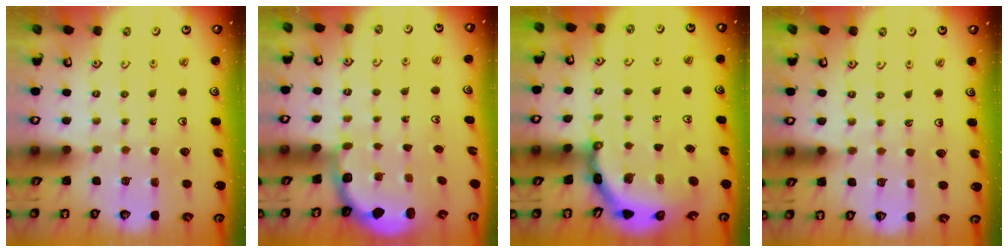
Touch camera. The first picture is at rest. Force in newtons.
{"total": 2.2, "press": 2.0, "slide": 1.0}
{"total": 5.7, "press": 5.7, "slide": 0.7}
{"total": 3.4, "press": 3.4, "slide": 0.7}